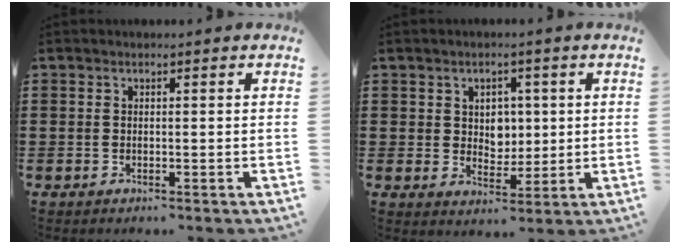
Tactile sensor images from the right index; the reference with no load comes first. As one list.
[{"total": 4.1, "force": [1.3, 3.6, 1.5], "torque": [-0.027, 0.007, 0.020]}]